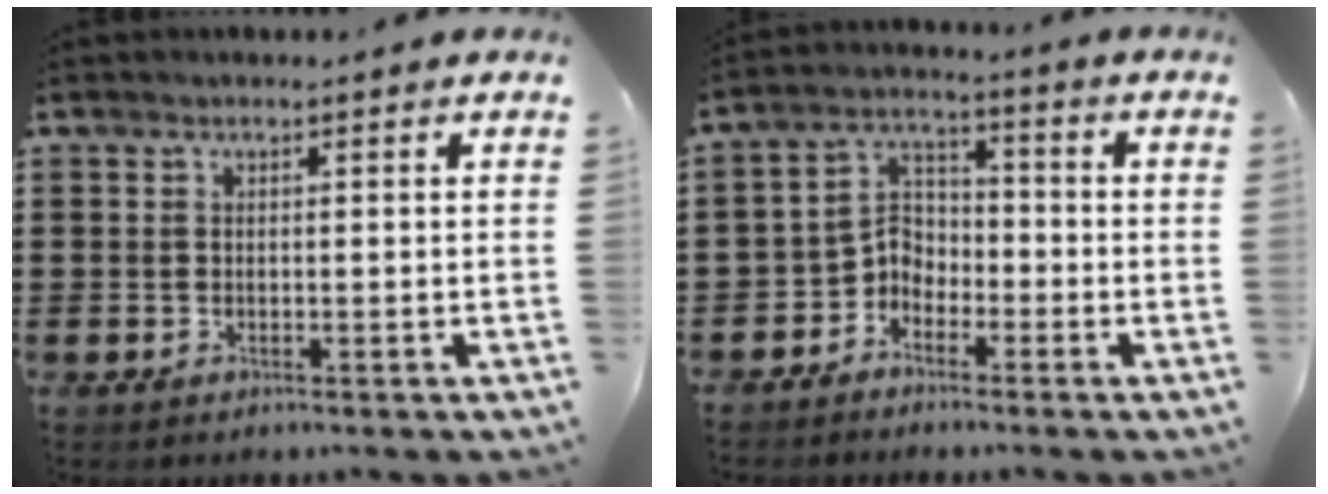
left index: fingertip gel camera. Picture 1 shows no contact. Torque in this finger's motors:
{"motor_torque": [0.12, 0.11, 0.00, 0.01]}